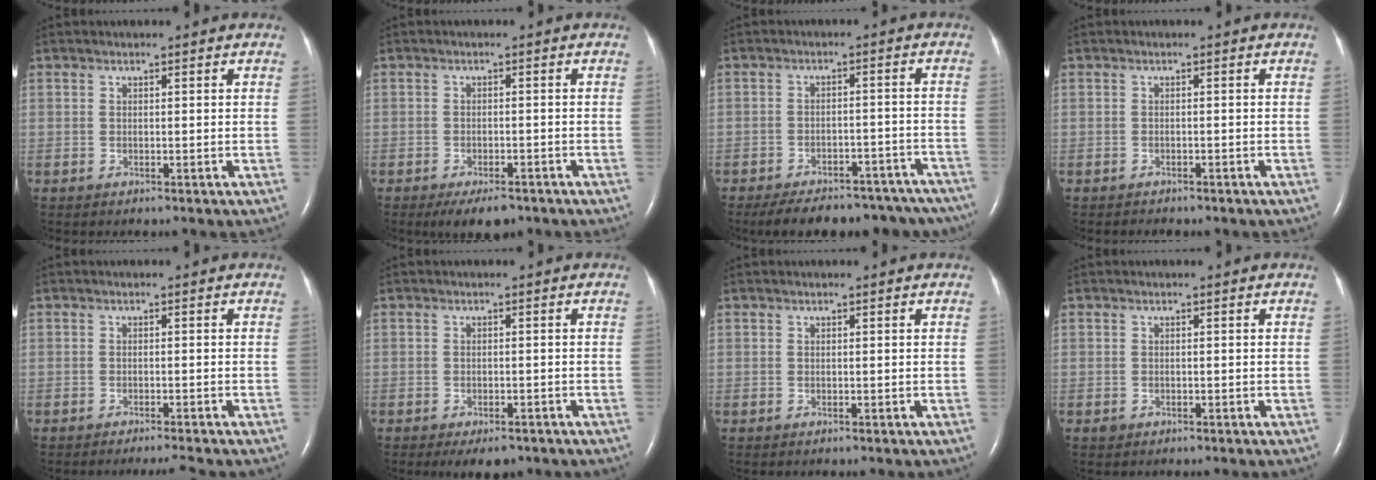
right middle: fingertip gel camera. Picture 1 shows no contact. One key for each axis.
{"total": 5.0, "fx": -3.7, "fy": 1.8, "fz": 2.8, "tx": -0.042, "ty": -0.004, "tz": -0.053}
{"total": 20.4, "fx": -17.2, "fy": 8.2, "fz": 7.4, "tx": -0.100, "ty": 0.008, "tz": -0.206}
{"total": 2.1, "fx": -1.8, "fy": 0.8, "fz": 0.8, "tx": -0.015, "ty": -0.003, "tz": -0.015}
{"total": 2.9, "fx": -2.5, "fy": -0.7, "fz": 1.1, "tx": -0.011, "ty": -0.006, "tz": -0.035}
{"total": 4.1, "fx": -3.0, "fy": 1.7, "fz": 2.3, "tx": -0.026, "ty": -0.004, "tz": -0.037}
{"total": 0.0}
{"total": 0.6, "fx": -0.4, "fy": 0.4, "fz": 0.1, "tx": -0.006, "ty": 0.001, "tz": -0.006}